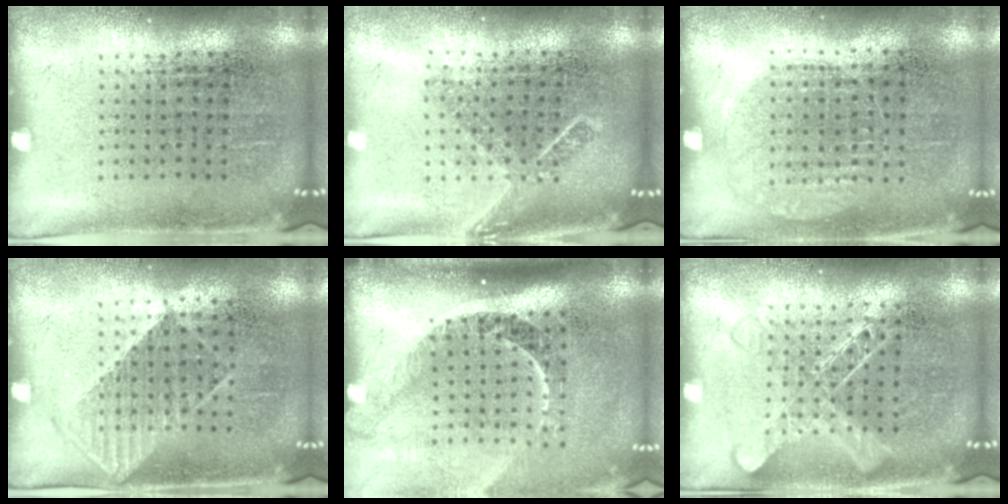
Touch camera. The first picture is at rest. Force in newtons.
{"total": 1.8, "press": 1.3, "slide": 1.2}
{"total": 0.9, "press": 0.9, "slide": 0.3}
{"total": 1.0, "press": 0.9, "slide": 0.5}
{"total": 2.3, "press": 1.6, "slide": 1.6}
{"total": 2.1, "press": 2.1, "slide": 0.5}